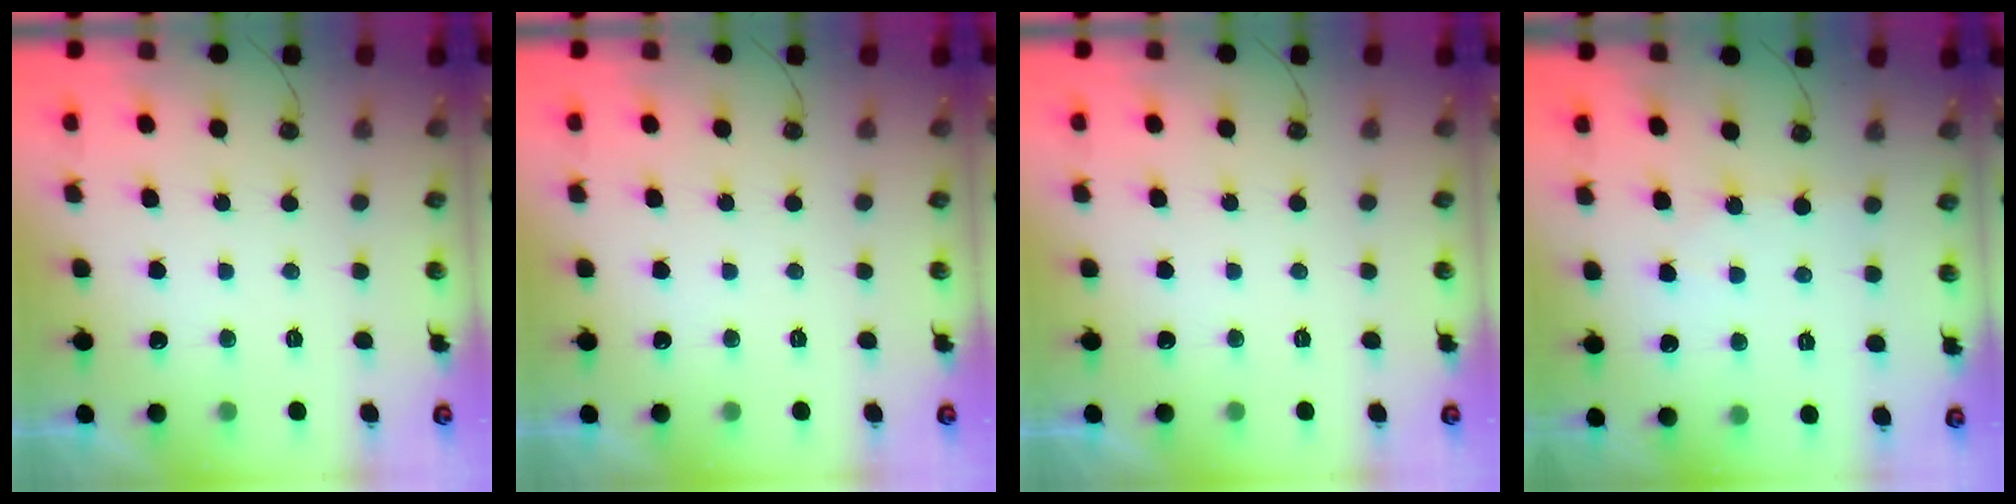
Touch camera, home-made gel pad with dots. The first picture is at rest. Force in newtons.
{"total": 0.0}
{"total": 0.0}
{"total": 2.8, "press": 2.8, "slide": 0.3}